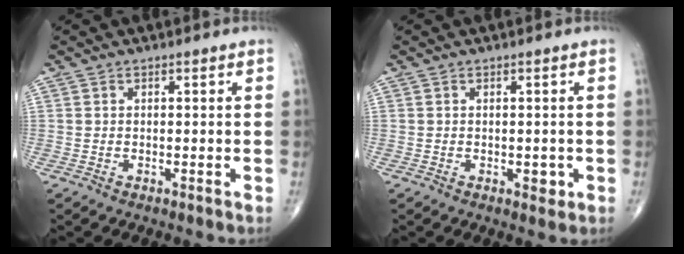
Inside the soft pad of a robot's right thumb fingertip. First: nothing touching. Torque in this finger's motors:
{"motor_torque": [2.57, 2.44, 0.38, -0.63, 0.22]}